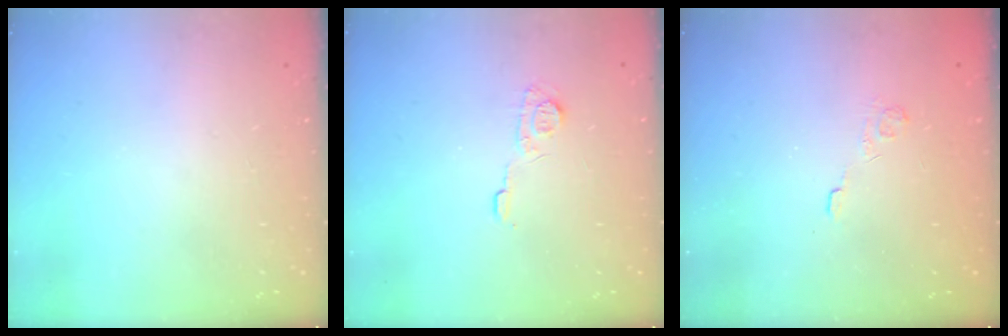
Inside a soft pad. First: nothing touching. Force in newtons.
{"total": 6.2, "press": 6.2, "slide": 0.8}
{"total": 2.4, "press": 1.9, "slide": 1.4}